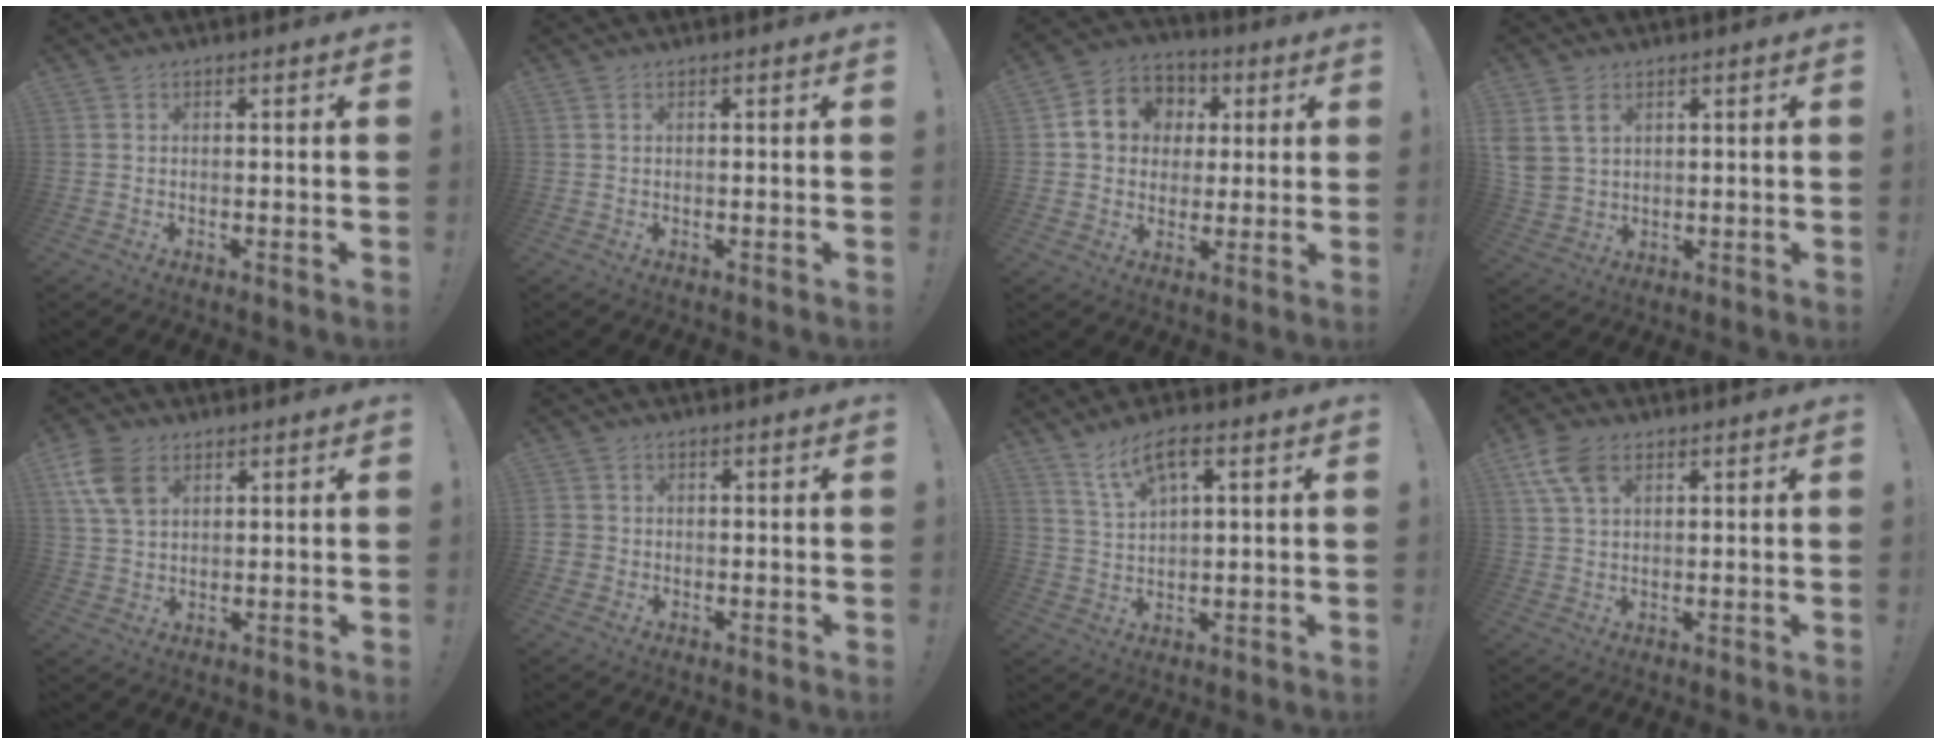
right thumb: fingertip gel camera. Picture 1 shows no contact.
{"total": 0.0}
{"total": 11.3, "force": [2.3, 10.1, 4.3], "torque": [-0.054, -0.001, 0.051]}
{"total": 7.3, "force": [3.4, 5.2, 3.8], "torque": [-0.062, -0.007, 0.069]}
{"total": 9.6, "force": [4.0, 6.5, 5.9], "torque": [-0.116, -0.004, 0.079]}
{"total": 2.4, "force": [-0.6, 2.3, 0.6], "torque": [-0.003, 0.004, -0.012]}
{"total": 7.2, "force": [4.1, 2.2, 5.5], "torque": [-0.097, -0.013, 0.073]}
{"total": 8.0, "force": [3.8, 4.7, 5.2], "torque": [-0.095, -0.006, 0.074]}